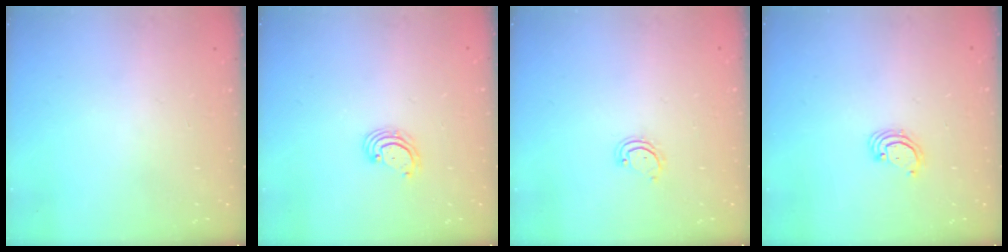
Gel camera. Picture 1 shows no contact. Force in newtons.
{"total": 3.3, "press": 3.3, "slide": 0.5}
{"total": 2.9, "press": 2.9, "slide": 0.3}
{"total": 2.5, "press": 2.5, "slide": 0.2}